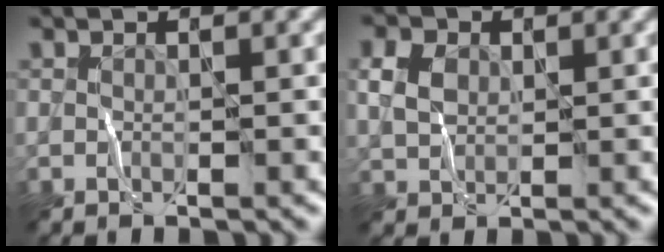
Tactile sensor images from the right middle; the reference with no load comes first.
{"total": 2.5, "force": [1.0, 2.0, 1.1], "torque": [-0.040, 0.007, 0.020]}